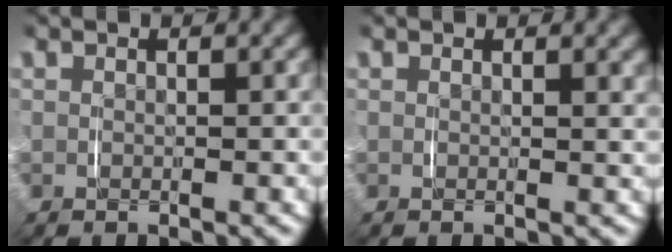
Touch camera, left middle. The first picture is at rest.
{"total": 0.9, "force": [0.6, 0.0, 0.6], "torque": [-0.006, 0.001, 0.008]}